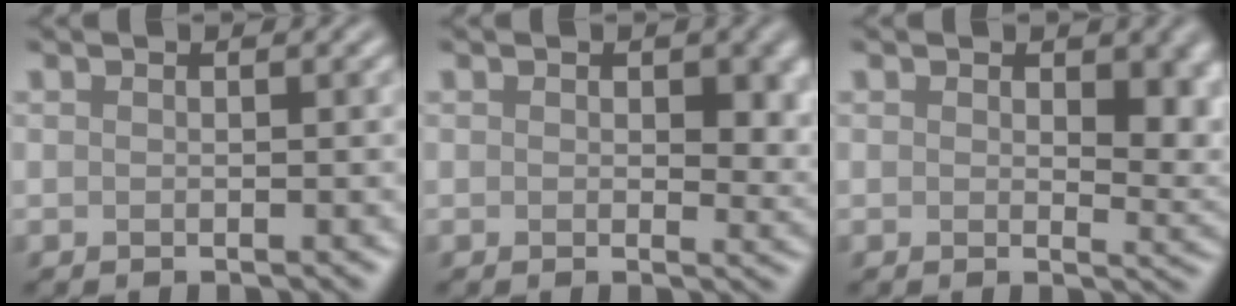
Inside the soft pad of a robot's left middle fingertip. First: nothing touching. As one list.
[{"total": 3.4, "force": [0.7, 2.0, 2.7], "torque": [-0.031, -0.006, 0.009]}, {"total": 4.5, "force": [1.2, 2.6, 3.5], "torque": [-0.037, -0.009, 0.021]}]